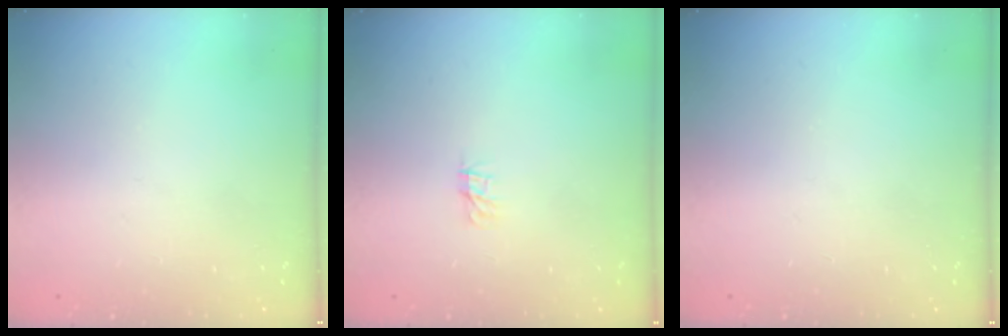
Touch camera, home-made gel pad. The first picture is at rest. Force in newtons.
{"total": 0.0}
{"total": 0.0}